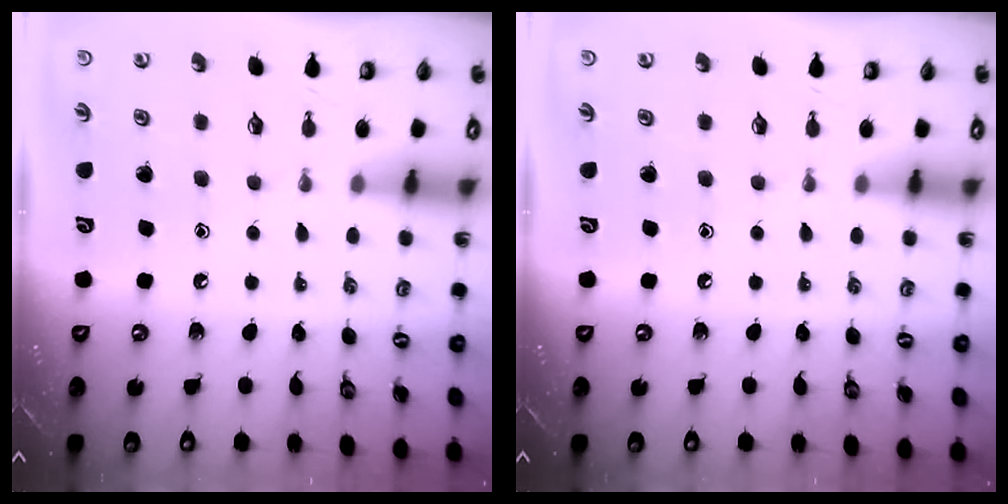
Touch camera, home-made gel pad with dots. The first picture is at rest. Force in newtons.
{"total": 0.0}